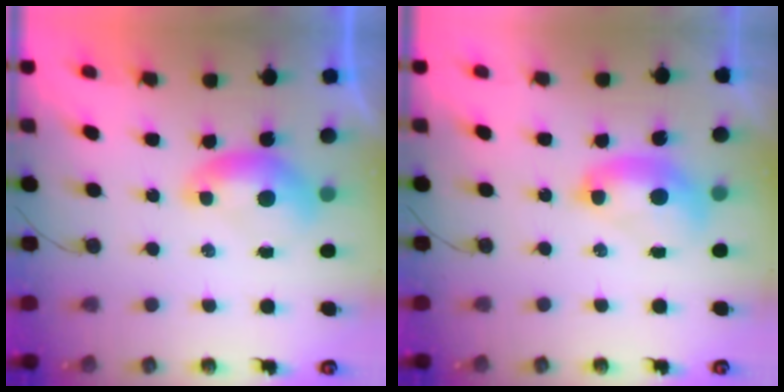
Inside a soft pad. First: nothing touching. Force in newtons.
{"total": 2.5, "press": 2.5, "slide": 0.1}